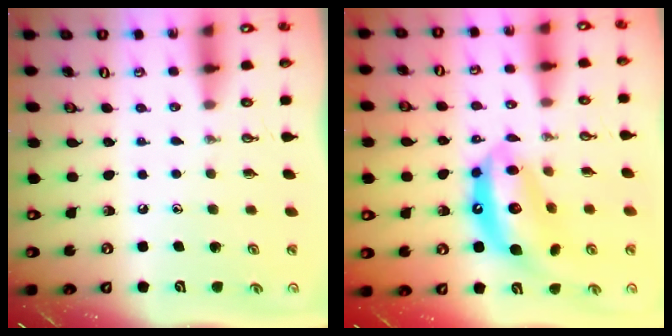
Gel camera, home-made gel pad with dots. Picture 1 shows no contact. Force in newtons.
{"total": 13.5, "press": 13.5, "slide": 0.9}